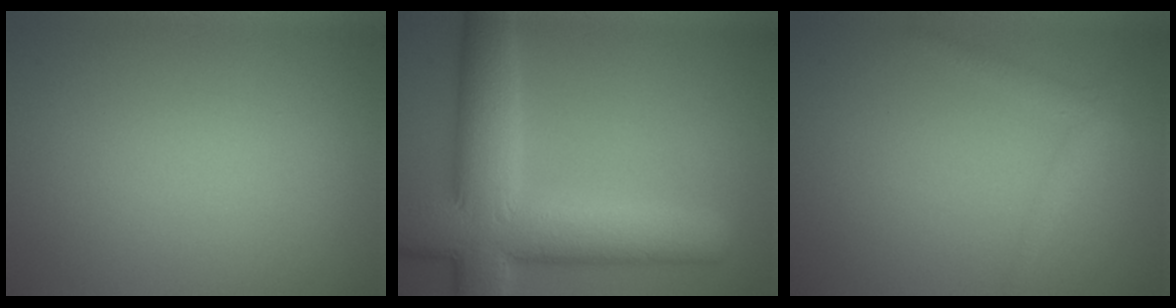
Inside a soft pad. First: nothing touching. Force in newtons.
{"total": 11.0, "press": 11.0, "slide": 0.8}
{"total": 1.6, "press": 1.6, "slide": 0.1}